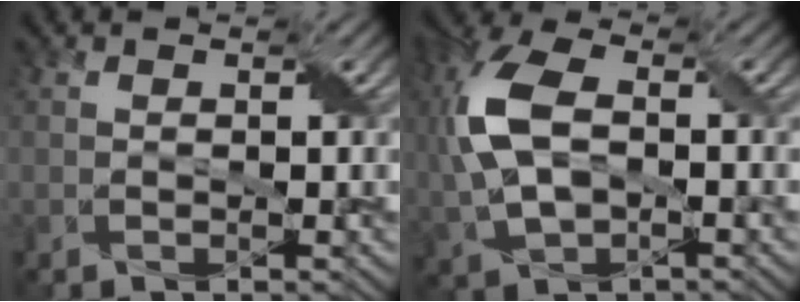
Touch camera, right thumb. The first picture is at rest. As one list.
[{"total": 10.3, "force": [0.4, 6.1, 8.3], "torque": [-0.226, 0.007, 0.008]}]